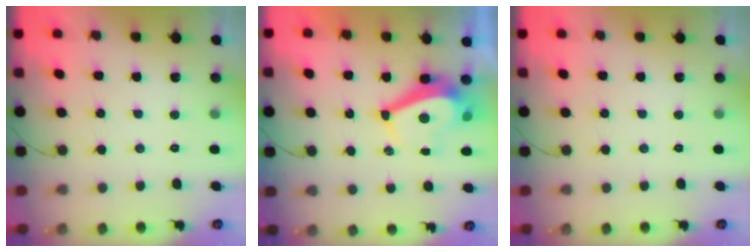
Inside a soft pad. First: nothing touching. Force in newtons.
{"total": 6.3, "press": 6.3, "slide": 0.5}
{"total": 0.0}